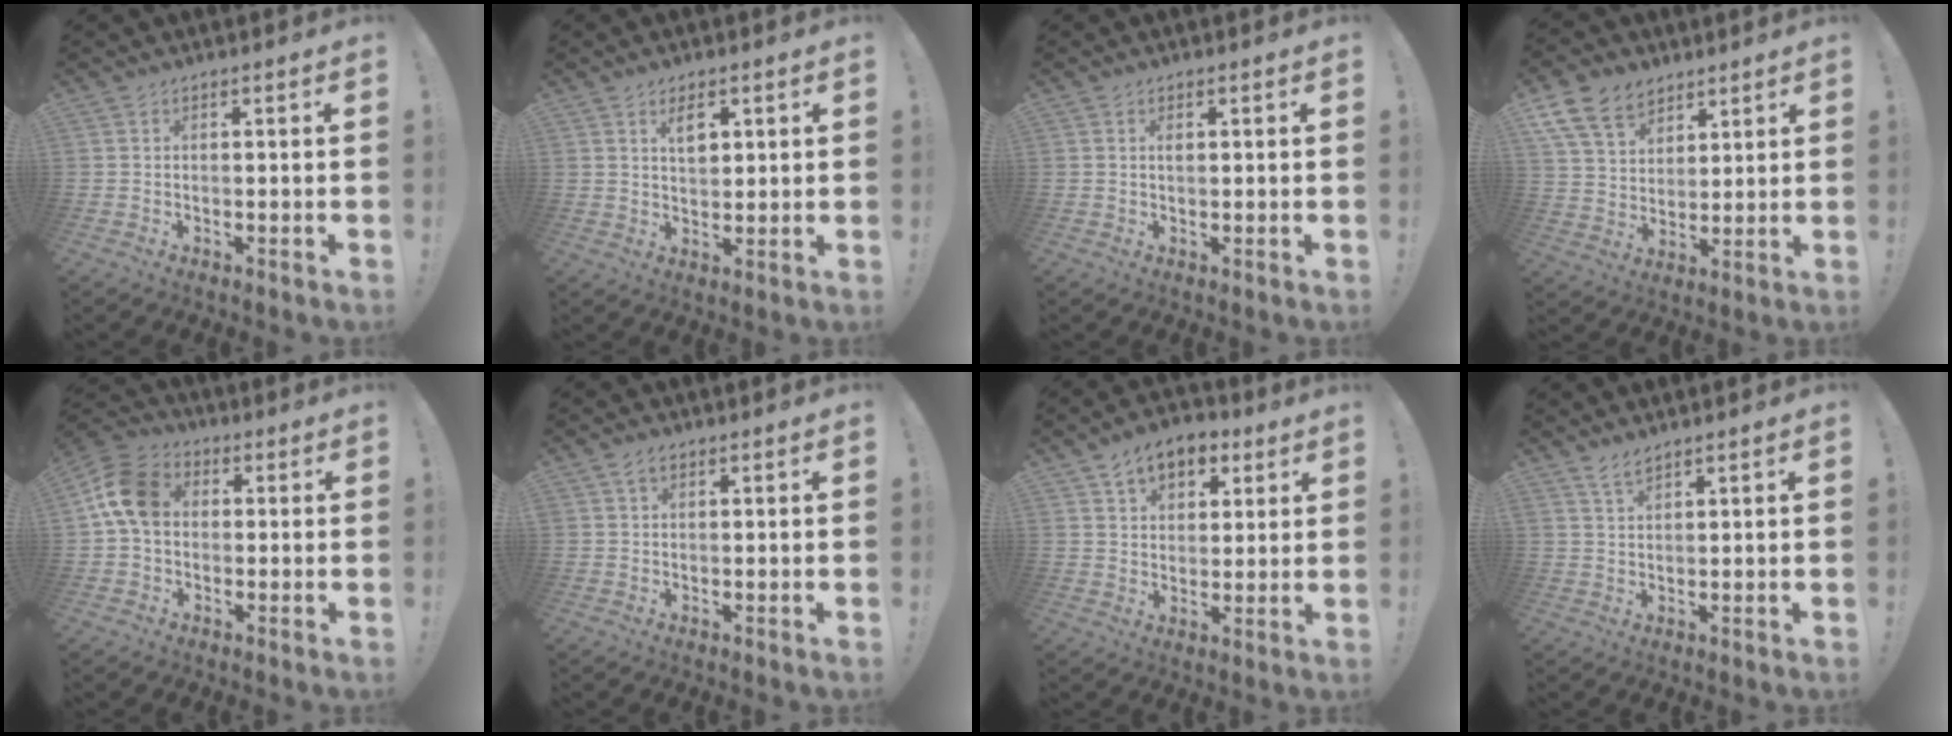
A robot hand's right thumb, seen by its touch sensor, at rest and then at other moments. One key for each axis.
{"total": 5.1, "fx": 2.2, "fy": 3.0, "fz": 3.6, "tx": -0.048, "ty": -0.006, "tz": 0.035}
{"total": 1.1, "fx": 0.4, "fy": 0.6, "fz": 0.8, "tx": -0.010, "ty": 0.001, "tz": 0.004}
{"total": 13.5, "fx": 8.5, "fy": 8.9, "fz": 5.7, "tx": -0.101, "ty": -0.048, "tz": 0.165}
{"total": 12.4, "fx": 1.7, "fy": 9.3, "fz": 8.0, "tx": -0.154, "ty": 0.020, "tz": 0.038}
{"total": 2.2, "fx": 1.2, "fy": 1.3, "fz": 1.3, "tx": -0.020, "ty": 0.001, "tz": 0.021}
{"total": 10.2, "fx": 5.6, "fy": 6.8, "fz": 5.2, "tx": -0.072, "ty": -0.021, "tz": 0.105}
{"total": 3.2, "fx": 2.6, "fy": 0.8, "fz": 1.6, "tx": -0.029, "ty": -0.014, "tz": 0.047}